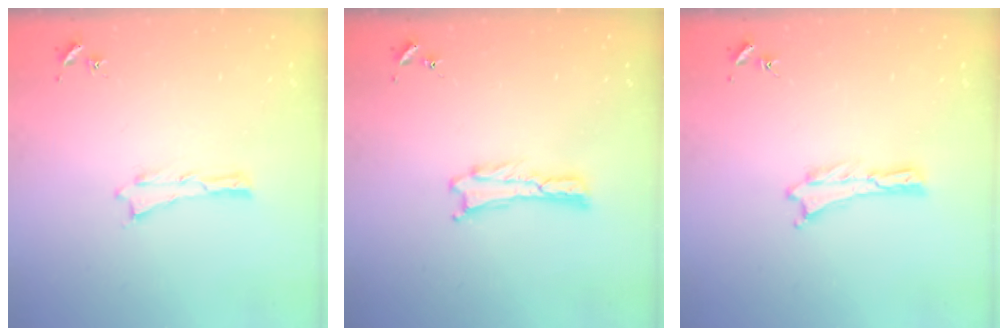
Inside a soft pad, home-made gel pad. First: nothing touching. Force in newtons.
{"total": 0.0}
{"total": 0.0}